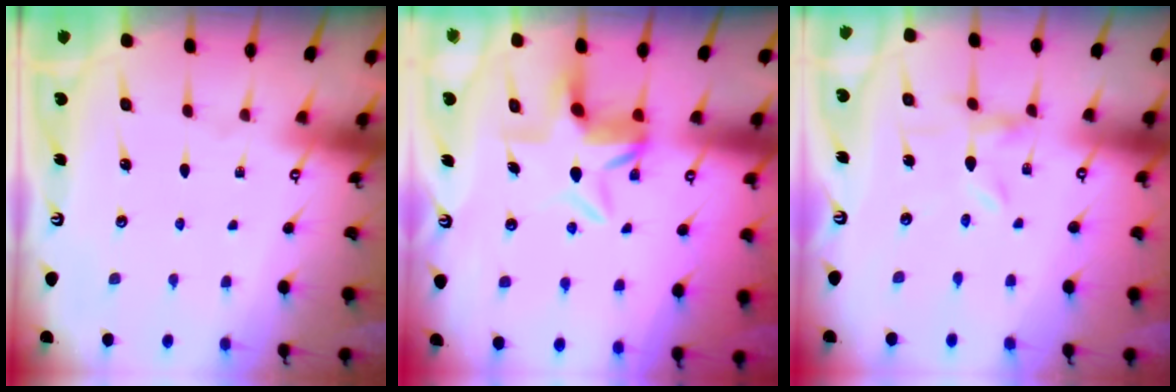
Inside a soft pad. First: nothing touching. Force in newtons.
{"total": 6.7, "press": 6.7, "slide": 0.5}
{"total": 0.0}